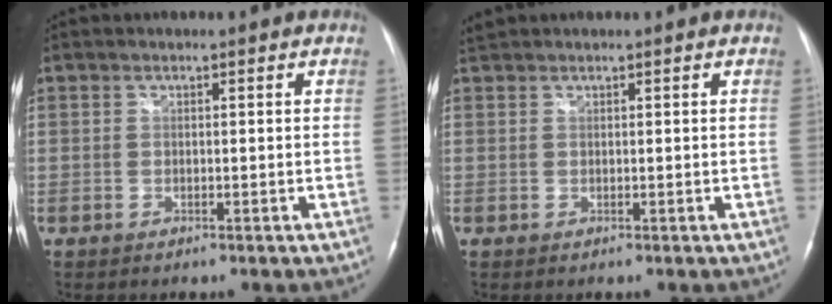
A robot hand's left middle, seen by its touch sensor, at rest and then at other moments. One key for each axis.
{"total": 1.1, "fx": 1.0, "fy": 0.0, "fz": 0.1, "tx": -0.013, "ty": 0.016, "tz": 0.028}